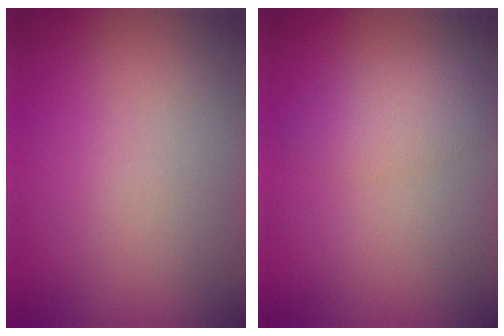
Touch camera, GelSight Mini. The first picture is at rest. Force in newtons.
{"total": 2.5, "press": 2.5, "slide": 0.1}